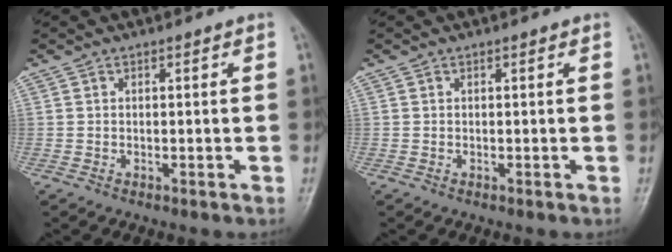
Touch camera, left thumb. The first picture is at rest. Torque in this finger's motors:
{"motor_torque": [0.00, 0.00, 0.00, 0.00, 0.00]}